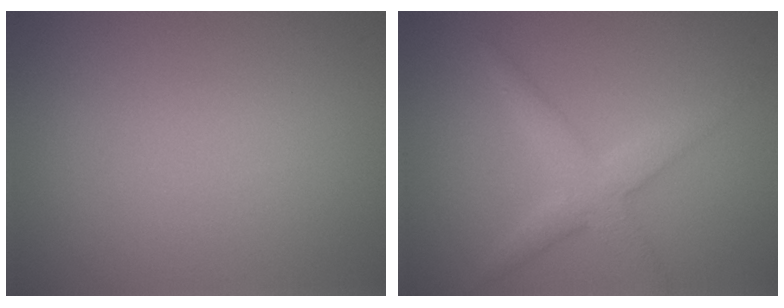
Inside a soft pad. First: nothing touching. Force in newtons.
{"total": 3.1, "press": 3.1, "slide": 0.0}